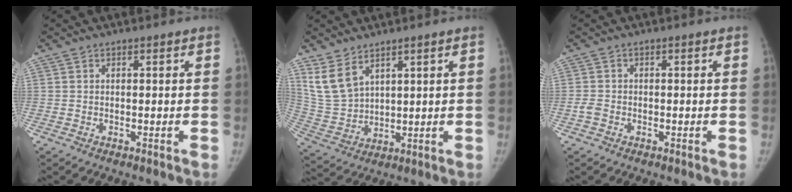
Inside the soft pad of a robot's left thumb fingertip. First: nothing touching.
{"total": 7.8, "force": [5.2, 4.2, 4.0], "torque": [-0.072, -0.024, 0.125]}
{"total": 1.6, "force": [-0.8, 1.2, 0.8], "torque": [-0.016, 0.002, -0.018]}